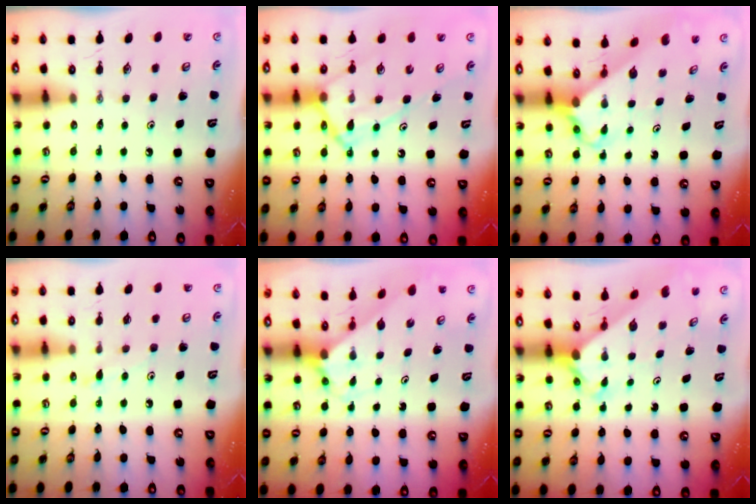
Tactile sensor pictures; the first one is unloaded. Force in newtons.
{"total": 14.8, "press": 14.8, "slide": 1.2}
{"total": 2.7, "press": 2.7, "slide": 0.2}
{"total": 6.7, "press": 6.6, "slide": 0.7}
{"total": 2.4, "press": 2.4, "slide": 0.2}
{"total": 2.3, "press": 2.3, "slide": 0.1}